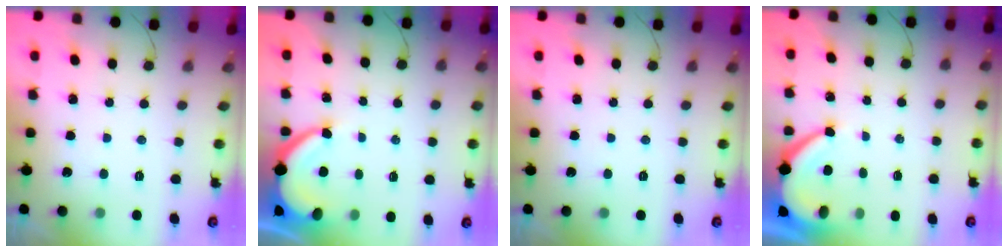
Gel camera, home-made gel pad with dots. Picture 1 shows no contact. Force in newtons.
{"total": 6.7, "press": 6.7, "slide": 0.7}
{"total": 0.0}
{"total": 7.1, "press": 7.0, "slide": 0.8}